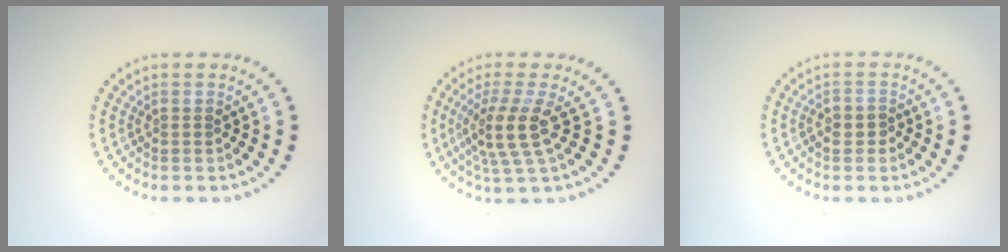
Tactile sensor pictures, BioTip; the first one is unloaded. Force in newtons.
{"total": 3.9, "press": 2.9, "slide": 2.6}
{"total": 1.2, "press": 1.1, "slide": 0.5}